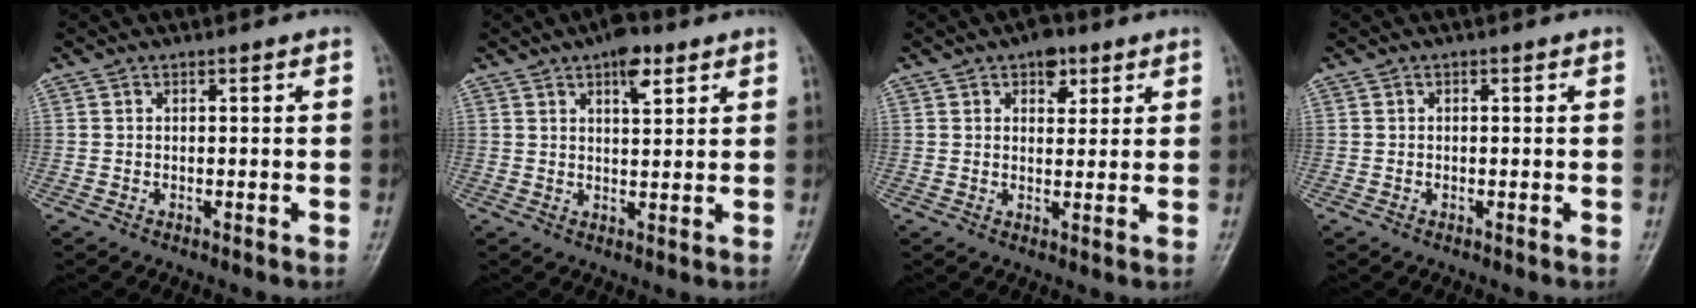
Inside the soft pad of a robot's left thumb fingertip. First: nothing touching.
{"total": 5.7, "force": [3.2, 2.3, 4.1], "torque": [-0.048, -0.011, 0.045]}
{"total": 4.7, "force": [2.5, 3.0, 2.7], "torque": [-0.012, -0.007, 0.032]}
{"total": 0.0}